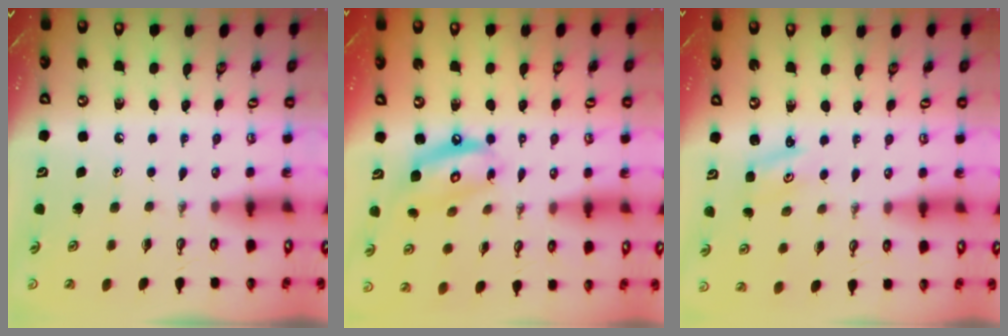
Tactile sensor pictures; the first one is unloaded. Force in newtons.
{"total": 11.3, "press": 11.2, "slide": 1.1}
{"total": 1.4, "press": 1.4, "slide": 0.2}